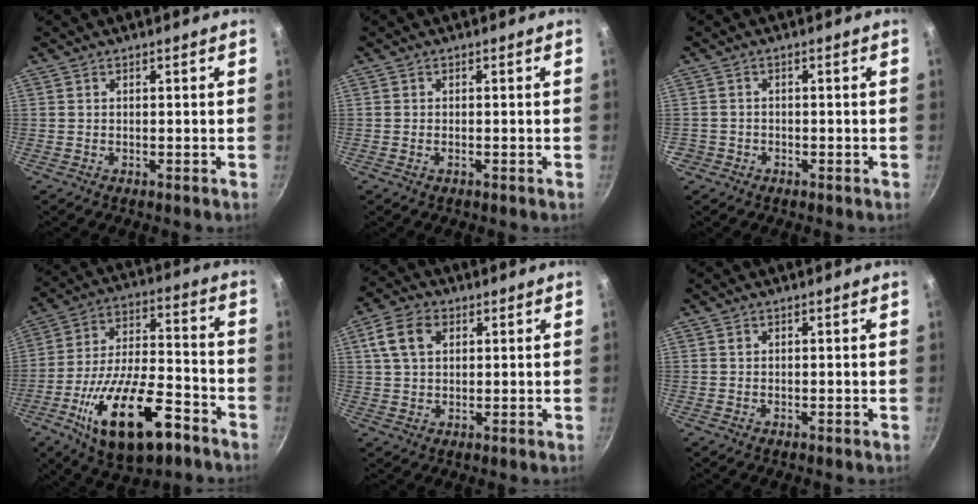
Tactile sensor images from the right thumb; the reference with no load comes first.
{"total": 0.6, "force": [-0.4, 0.2, 0.4], "torque": [-0.008, 0.001, -0.007]}
{"total": 1.7, "force": [-1.0, 1.4, 0.2], "torque": [-0.002, 0.014, -0.014]}
{"total": 22.5, "force": [-11.0, 9.6, 17.0], "torque": [-0.274, 0.042, -0.179]}
{"total": 7.7, "force": [2.6, 5.3, 4.9], "torque": [-0.084, 0.008, 0.043]}
{"total": 0.5, "force": [0.2, 0.4, 0.2], "torque": [-0.004, -0.001, 0.002]}